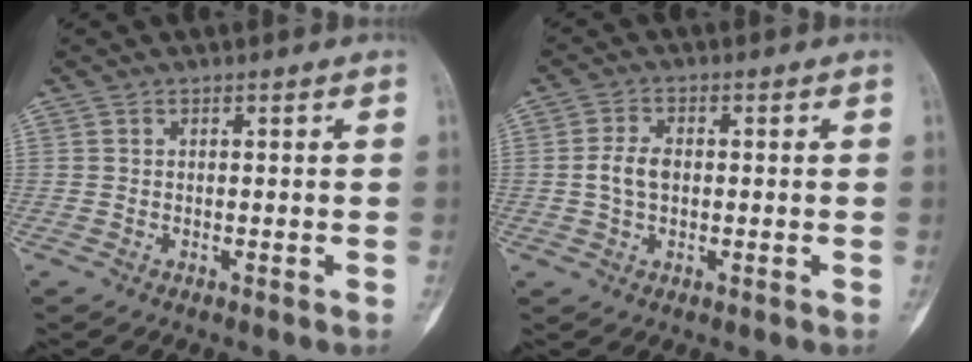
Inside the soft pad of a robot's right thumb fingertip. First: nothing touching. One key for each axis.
{"total": 4.5, "fx": -0.1, "fy": 2.9, "fz": 3.4, "tx": -0.070, "ty": 0.009, "tz": -0.004}